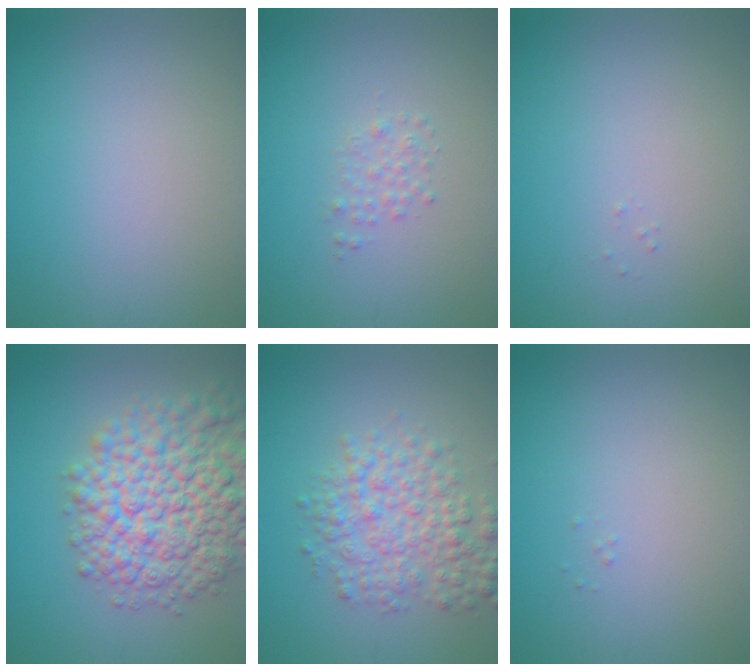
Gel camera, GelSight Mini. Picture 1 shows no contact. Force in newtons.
{"total": 1.2, "press": 1.2, "slide": 0.0}
{"total": 0.0}
{"total": 10.8, "press": 10.8, "slide": 0.4}
{"total": 5.2, "press": 5.2, "slide": 0.2}
{"total": 0.0}